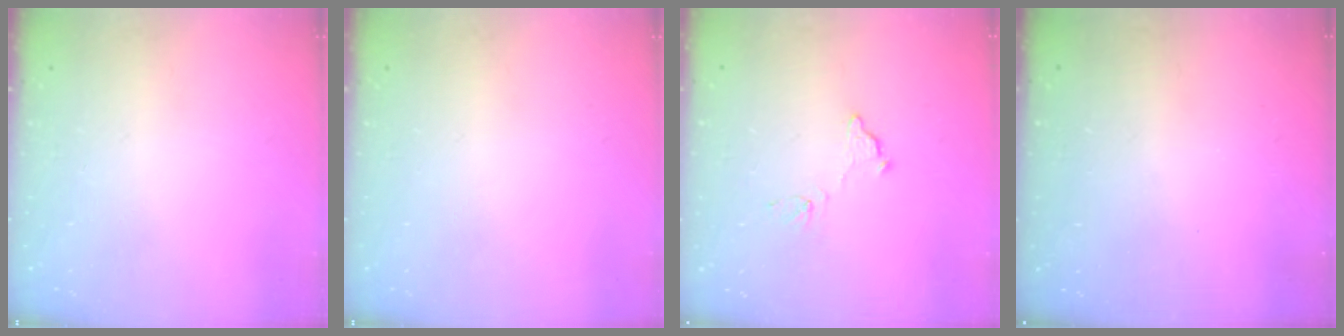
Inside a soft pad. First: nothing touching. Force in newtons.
{"total": 0.0}
{"total": 7.7, "press": 7.7, "slide": 0.4}
{"total": 3.4, "press": 3.4, "slide": 0.1}